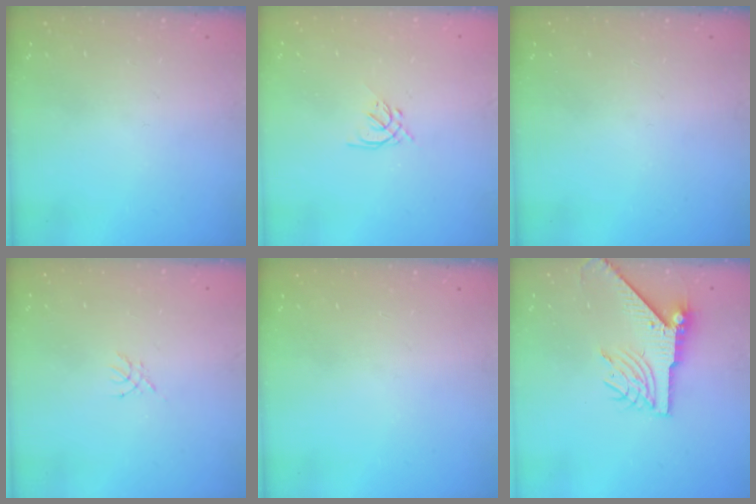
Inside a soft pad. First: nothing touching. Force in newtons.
{"total": 1.3, "press": 1.1, "slide": 0.6}
{"total": 0.0}
{"total": 1.4, "press": 1.4, "slide": 0.3}
{"total": 0.0}
{"total": 8.2, "press": 8.1, "slide": 1.1}